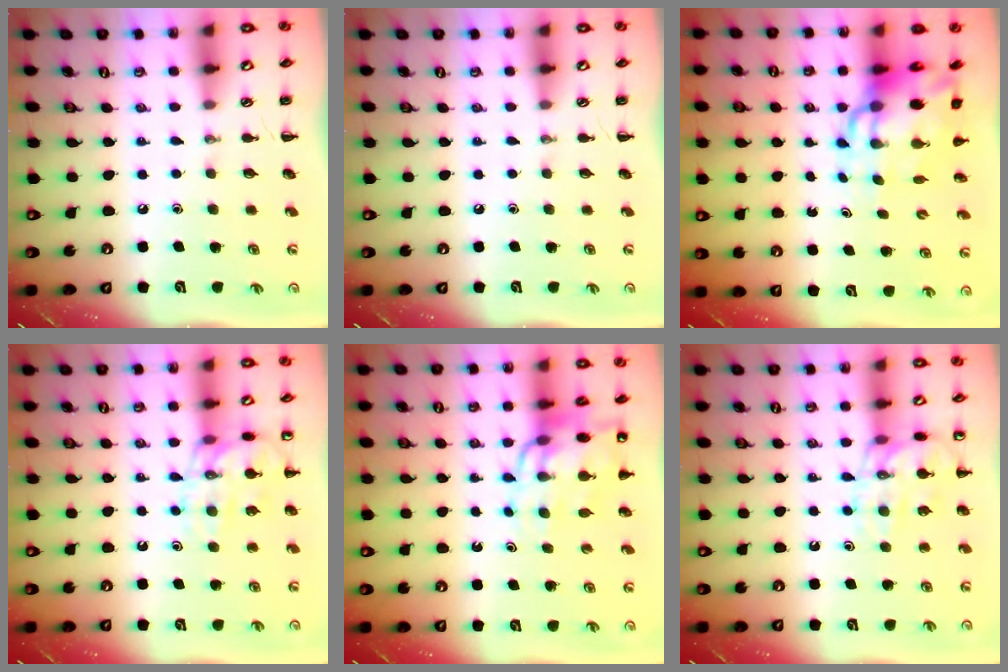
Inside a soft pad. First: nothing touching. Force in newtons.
{"total": 0.0}
{"total": 12.0, "press": 11.6, "slide": 3.2}
{"total": 13.4, "press": 13.3, "slide": 1.4}
{"total": 13.6, "press": 13.1, "slide": 3.9}
{"total": 13.4, "press": 13.3, "slide": 1.4}